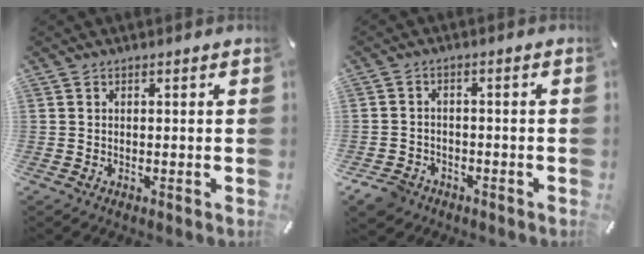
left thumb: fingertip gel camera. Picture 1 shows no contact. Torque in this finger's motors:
{"motor_torque": [-0.15, 0.45, 0.12, 0.09, 0.05]}